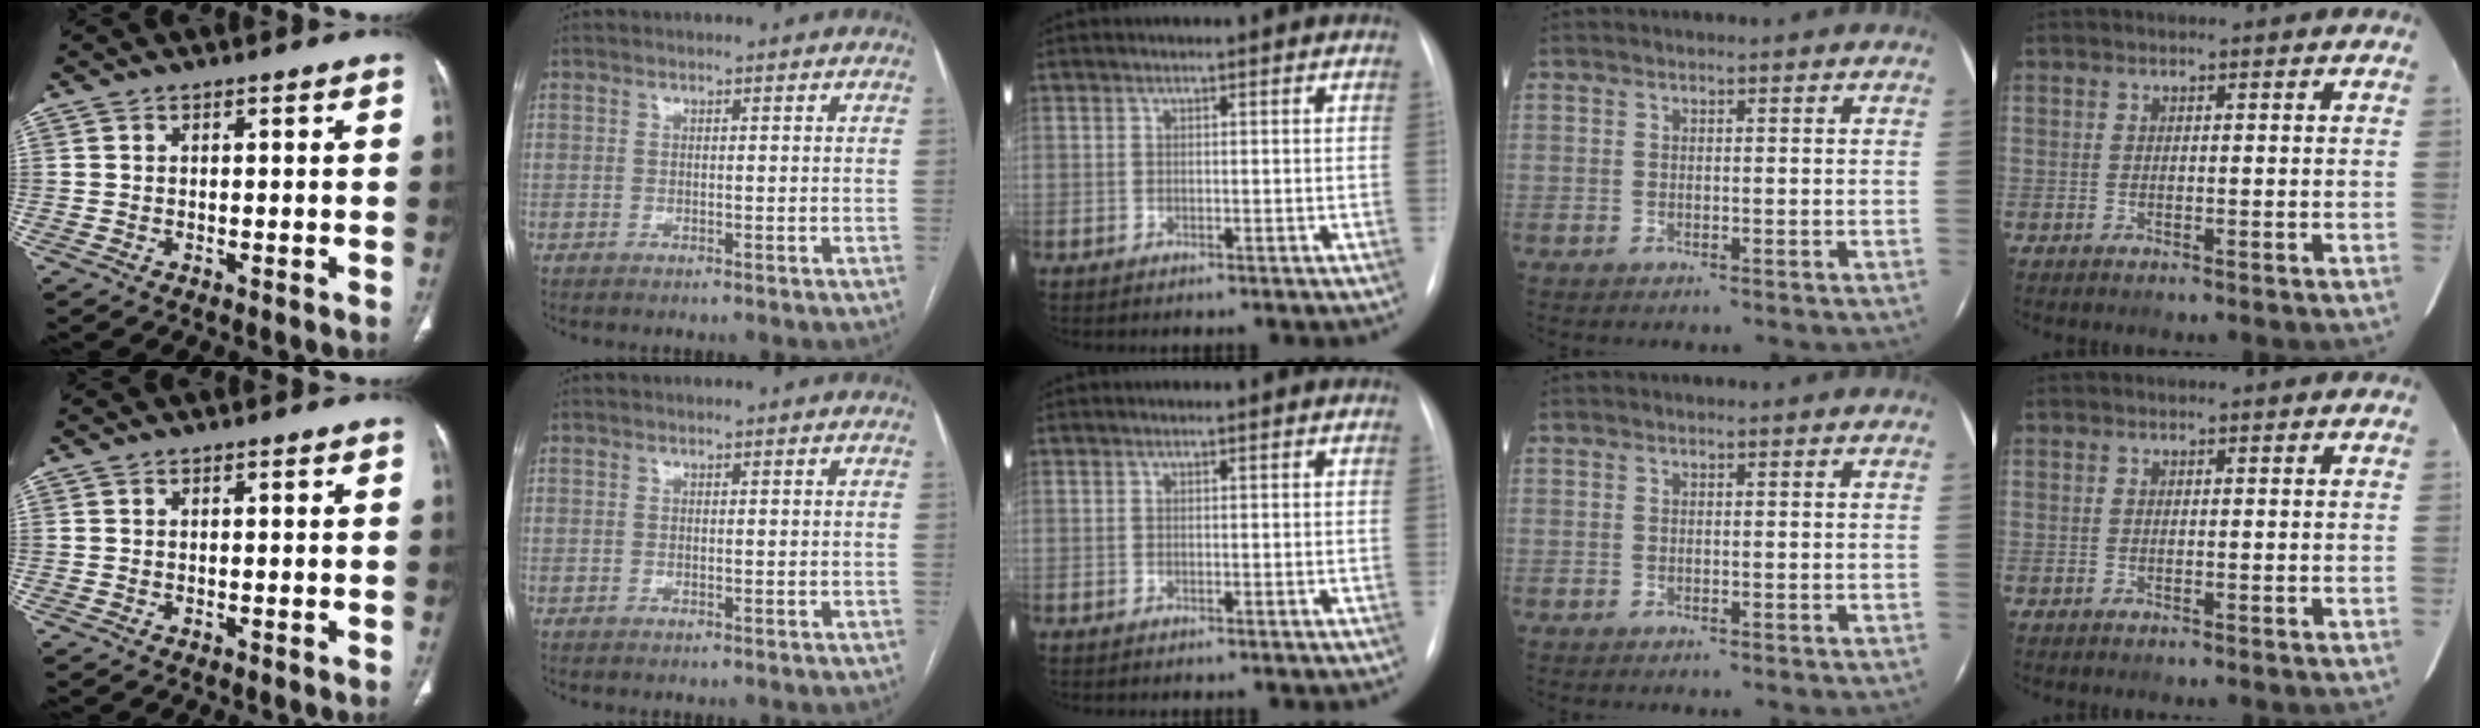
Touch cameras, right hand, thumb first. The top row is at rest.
{}